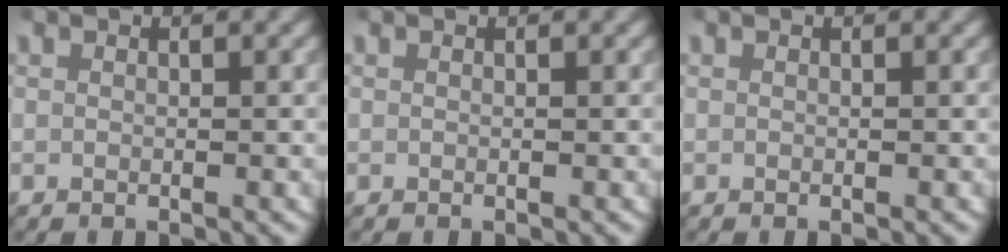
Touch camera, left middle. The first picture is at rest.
{"total": 0.0}
{"total": 0.0}